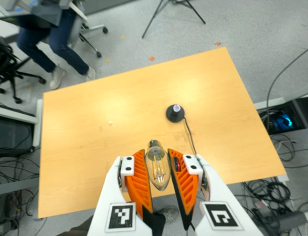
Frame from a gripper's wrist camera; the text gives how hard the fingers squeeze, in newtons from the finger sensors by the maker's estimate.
{"total": 14.8, "left": 16.5, "right": 13.0}